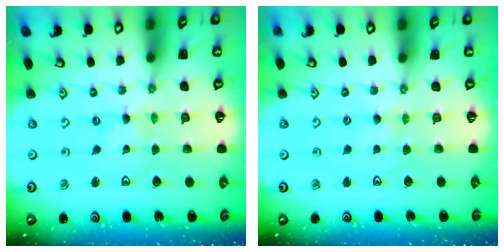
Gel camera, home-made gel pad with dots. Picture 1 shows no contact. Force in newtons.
{"total": 2.5, "press": 2.5, "slide": 0.3}